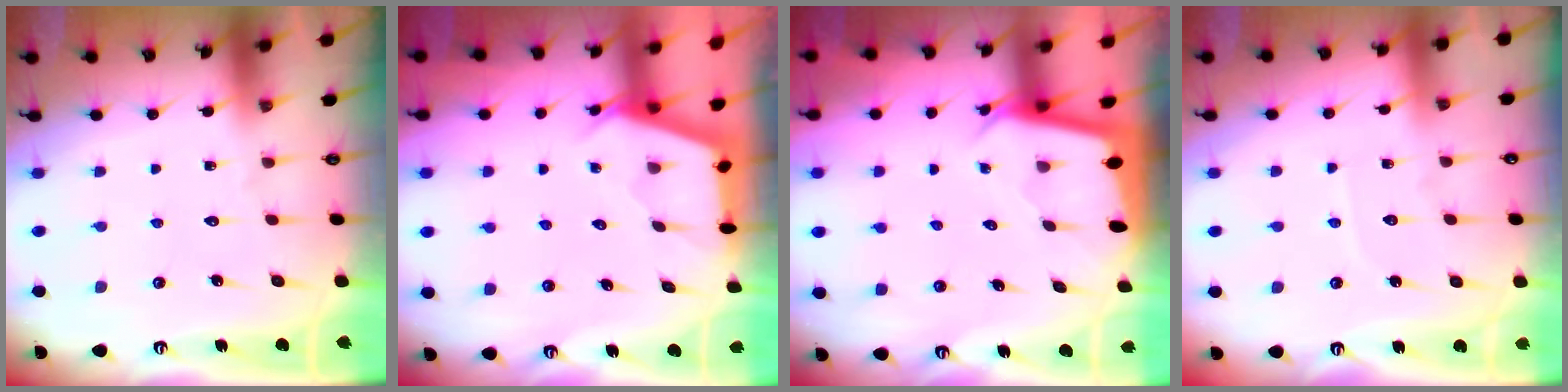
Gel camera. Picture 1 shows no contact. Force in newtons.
{"total": 2.5, "press": 2.5, "slide": 0.3}
{"total": 2.0, "press": 2.0, "slide": 0.0}
{"total": 2.9, "press": 2.9, "slide": 0.4}